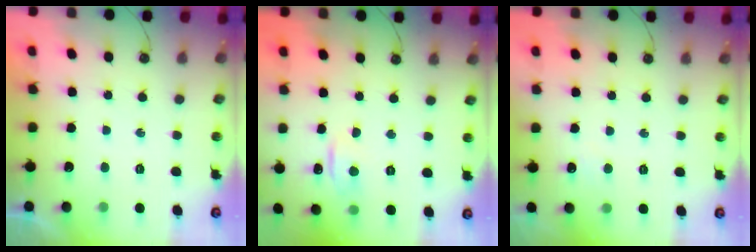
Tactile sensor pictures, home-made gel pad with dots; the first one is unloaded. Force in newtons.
{"total": 4.4, "press": 4.4, "slide": 0.6}
{"total": 2.9, "press": 2.5, "slide": 1.6}